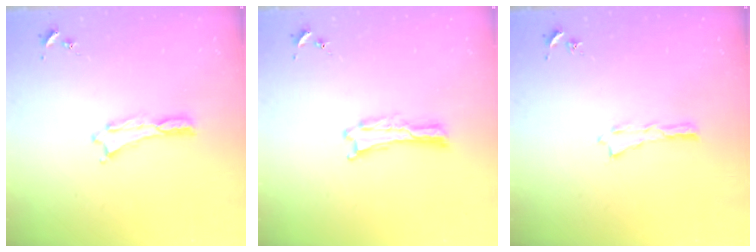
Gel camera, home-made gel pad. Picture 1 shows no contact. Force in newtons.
{"total": 0.0}
{"total": 0.0}